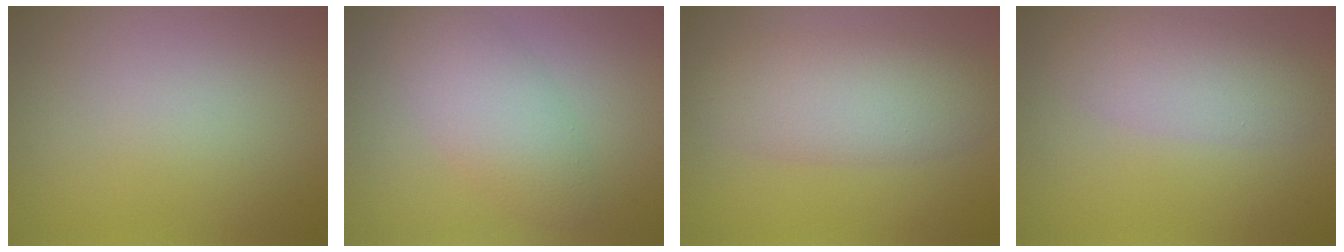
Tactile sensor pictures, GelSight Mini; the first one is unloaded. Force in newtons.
{"total": 4.1, "press": 4.1, "slide": 0.1}
{"total": 5.7, "press": 5.7, "slide": 0.1}
{"total": 3.7, "press": 3.7, "slide": 0.0}